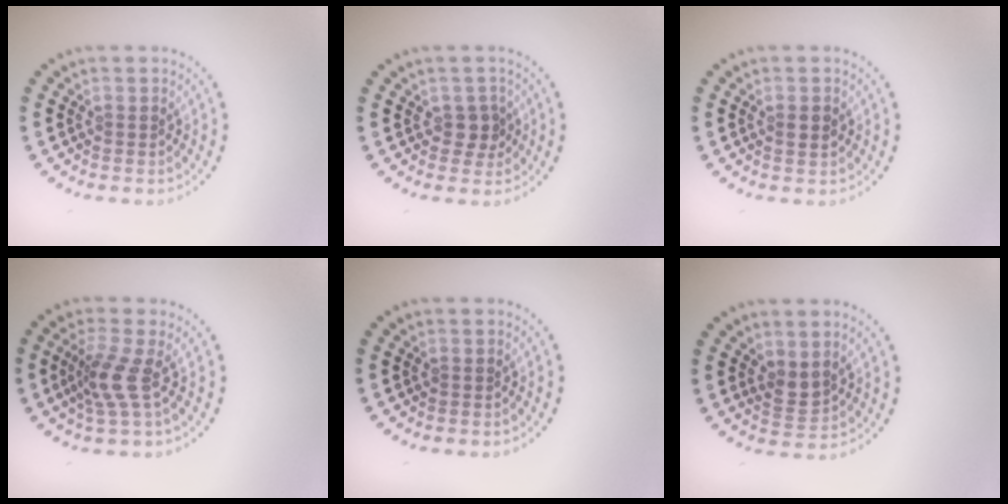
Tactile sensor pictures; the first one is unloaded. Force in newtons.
{"total": 1.4, "press": 1.4, "slide": 0.5}
{"total": 1.2, "press": 1.1, "slide": 0.2}
{"total": 2.9, "press": 2.1, "slide": 2.0}
{"total": 0.0}
{"total": 1.7, "press": 1.5, "slide": 0.7}